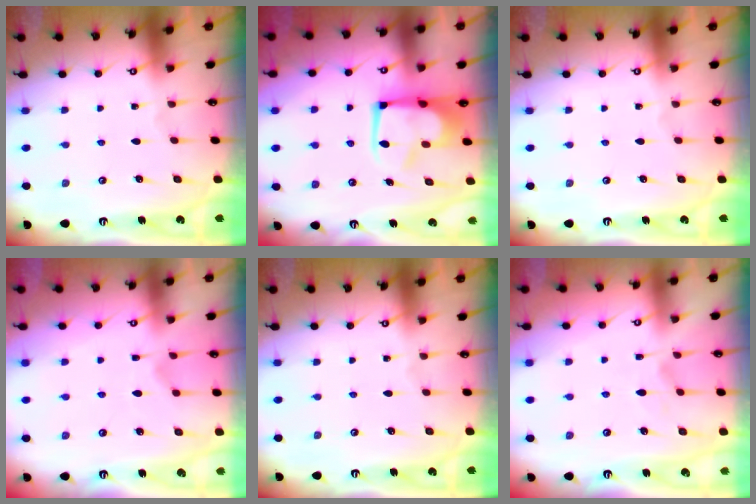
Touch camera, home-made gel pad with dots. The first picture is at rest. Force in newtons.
{"total": 5.8, "press": 5.7, "slide": 0.9}
{"total": 0.0}
{"total": 2.7, "press": 2.4, "slide": 1.2}
{"total": 0.0}
{"total": 2.2, "press": 1.9, "slide": 1.1}